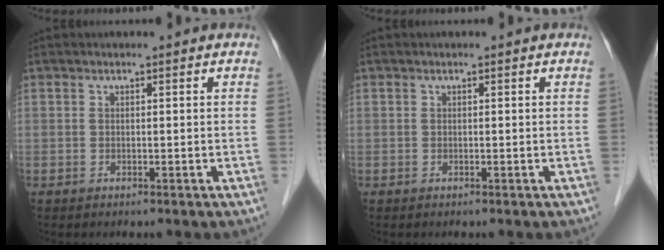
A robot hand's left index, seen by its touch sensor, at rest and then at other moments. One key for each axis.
{"total": 0.0}